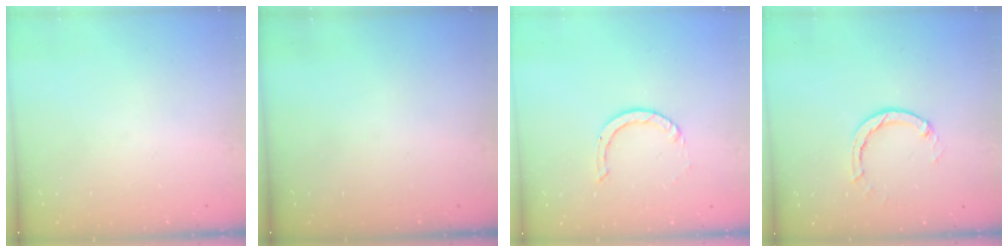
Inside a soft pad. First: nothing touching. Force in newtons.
{"total": 0.0}
{"total": 2.0, "press": 2.0, "slide": 0.2}
{"total": 2.7, "press": 2.7, "slide": 0.3}